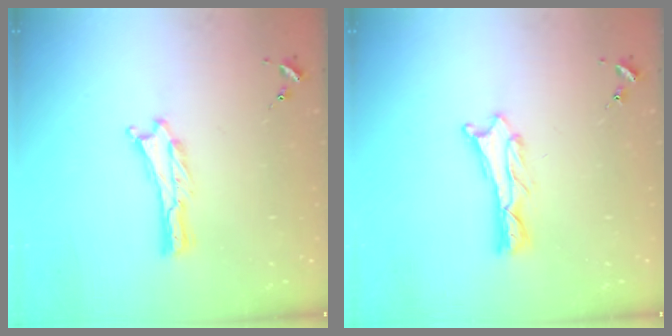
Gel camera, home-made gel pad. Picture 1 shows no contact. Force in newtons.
{"total": 1.1, "press": 1.0, "slide": 0.2}